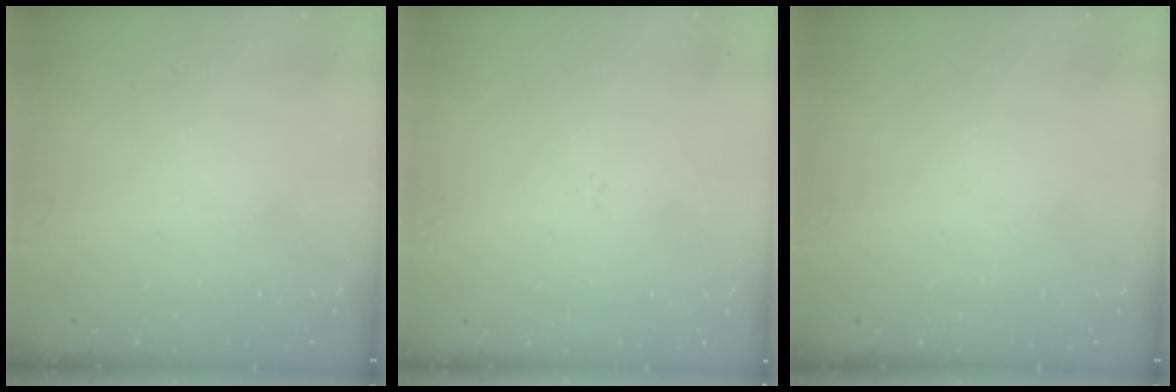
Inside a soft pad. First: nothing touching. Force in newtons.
{"total": 0.0}
{"total": 0.0}